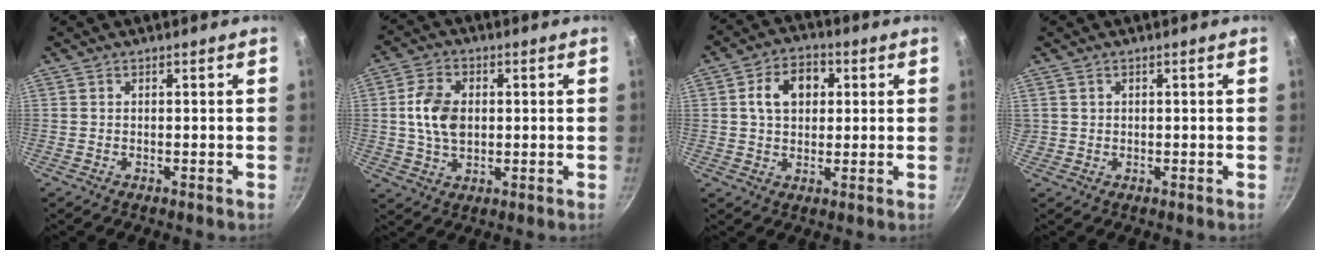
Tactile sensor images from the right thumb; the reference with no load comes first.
{"total": 8.6, "force": [0.7, 5.9, 6.3], "torque": [-0.107, 0.006, 0.011]}
{"total": 8.8, "force": [2.0, 6.5, 5.7], "torque": [-0.069, 0.010, 0.025]}
{"total": 0.7, "force": [0.2, 0.7, 0.1], "torque": [0.005, 0.007, 0.006]}